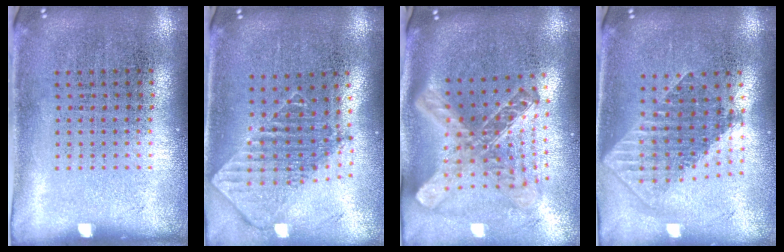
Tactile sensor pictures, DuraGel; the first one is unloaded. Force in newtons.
{"total": 2.0, "press": 1.5, "slide": 1.3}
{"total": 2.7, "press": 2.0, "slide": 1.9}
{"total": 1.8, "press": 1.4, "slide": 1.0}